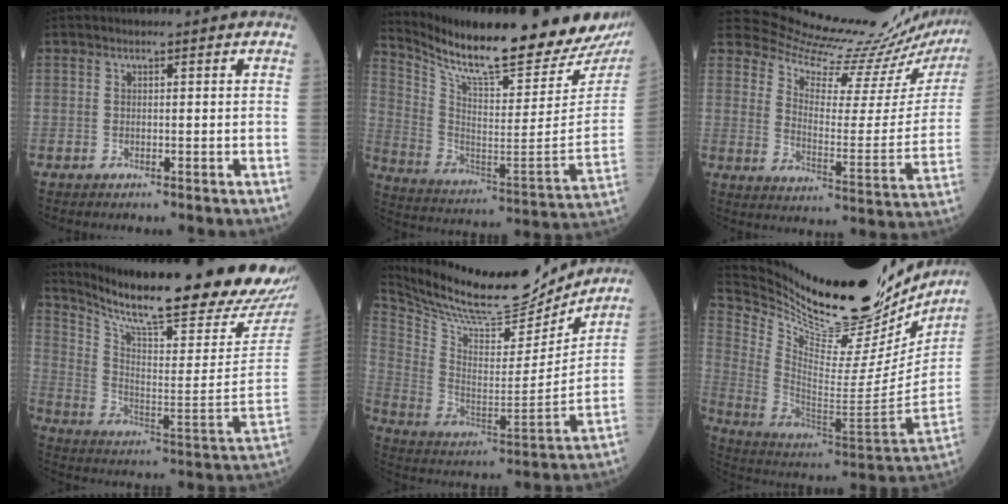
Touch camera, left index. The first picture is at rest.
{"total": 27.0, "force": [23.2, 3.0, 13.5], "torque": [-0.239, -0.083, 0.333]}
{"total": 19.0, "force": [18.9, 0.2, 1.3], "torque": [-0.030, -0.125, 0.242]}
{"total": 27.6, "force": [24.1, 1.8, 13.3], "torque": [-0.225, -0.089, 0.333]}
{"total": 22.1, "force": [19.9, 4.5, 8.3], "torque": [-0.169, -0.022, 0.322]}
{"total": 31.2, "force": [27.2, 7.3, 13.4], "torque": [-0.237, -0.074, 0.393]}